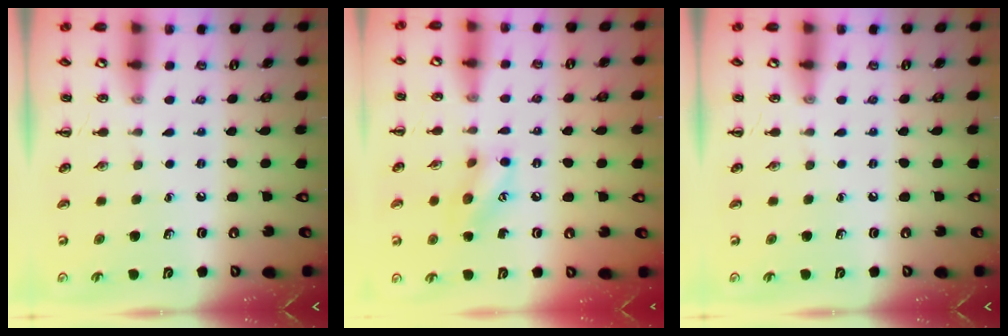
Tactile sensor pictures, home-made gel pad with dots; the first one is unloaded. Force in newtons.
{"total": 9.8, "press": 9.8, "slide": 0.3}
{"total": 0.0}